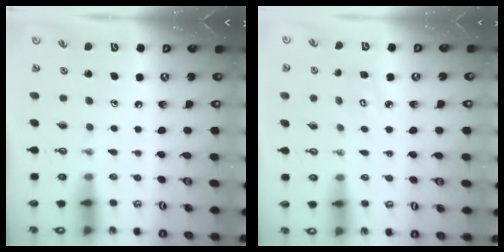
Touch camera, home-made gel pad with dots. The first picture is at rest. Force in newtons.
{"total": 3.6, "press": 3.6, "slide": 0.3}